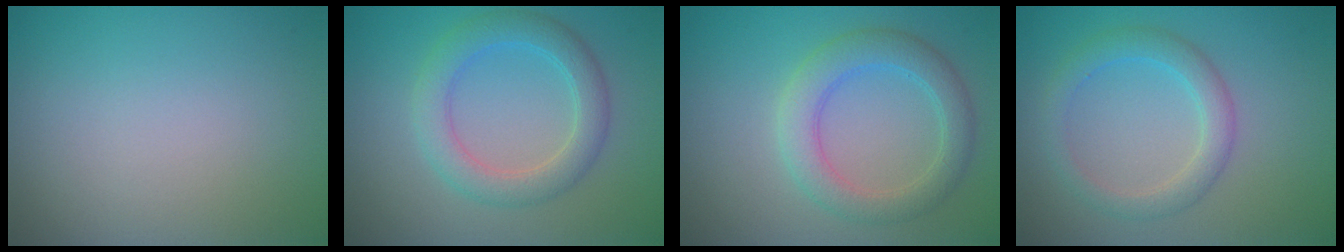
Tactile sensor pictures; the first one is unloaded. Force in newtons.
{"total": 3.9, "press": 3.9, "slide": 0.0}
{"total": 3.7, "press": 3.7, "slide": 0.3}
{"total": 2.9, "press": 2.9, "slide": 0.1}